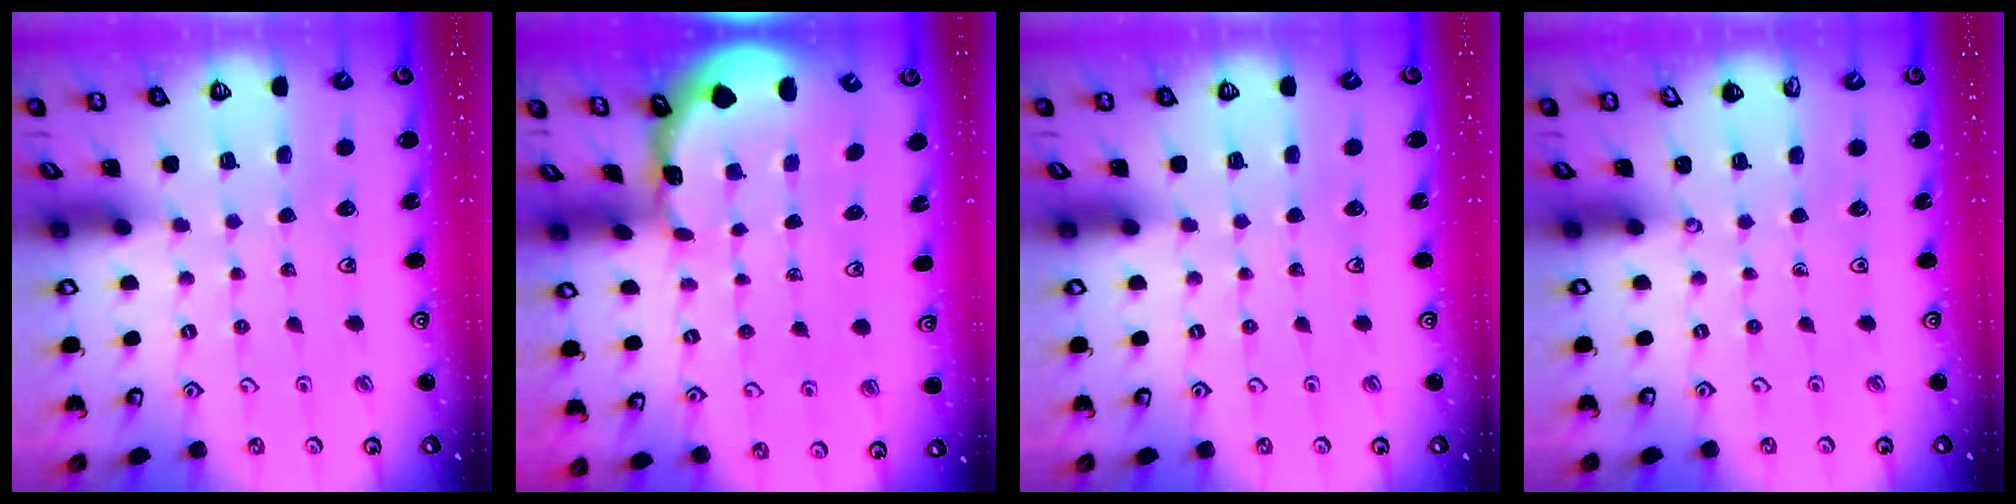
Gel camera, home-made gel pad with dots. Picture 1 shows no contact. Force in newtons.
{"total": 1.0, "press": 0.9, "slide": 0.2}
{"total": 0.0}
{"total": 0.0}